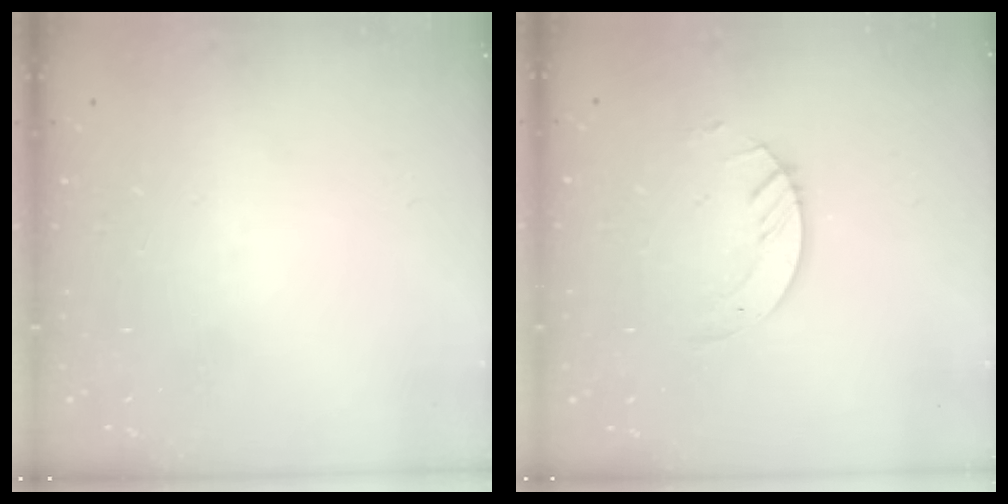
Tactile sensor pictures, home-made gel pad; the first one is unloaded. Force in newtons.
{"total": 3.0, "press": 3.0, "slide": 0.3}